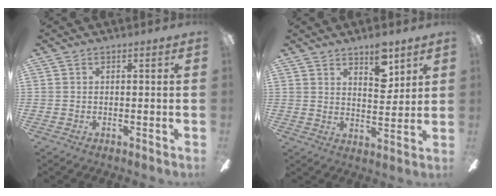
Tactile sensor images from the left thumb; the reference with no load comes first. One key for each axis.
{"total": 8.2, "fx": 5.7, "fy": 3.3, "fz": 4.8, "tx": -0.061, "ty": -0.028, "tz": 0.094}